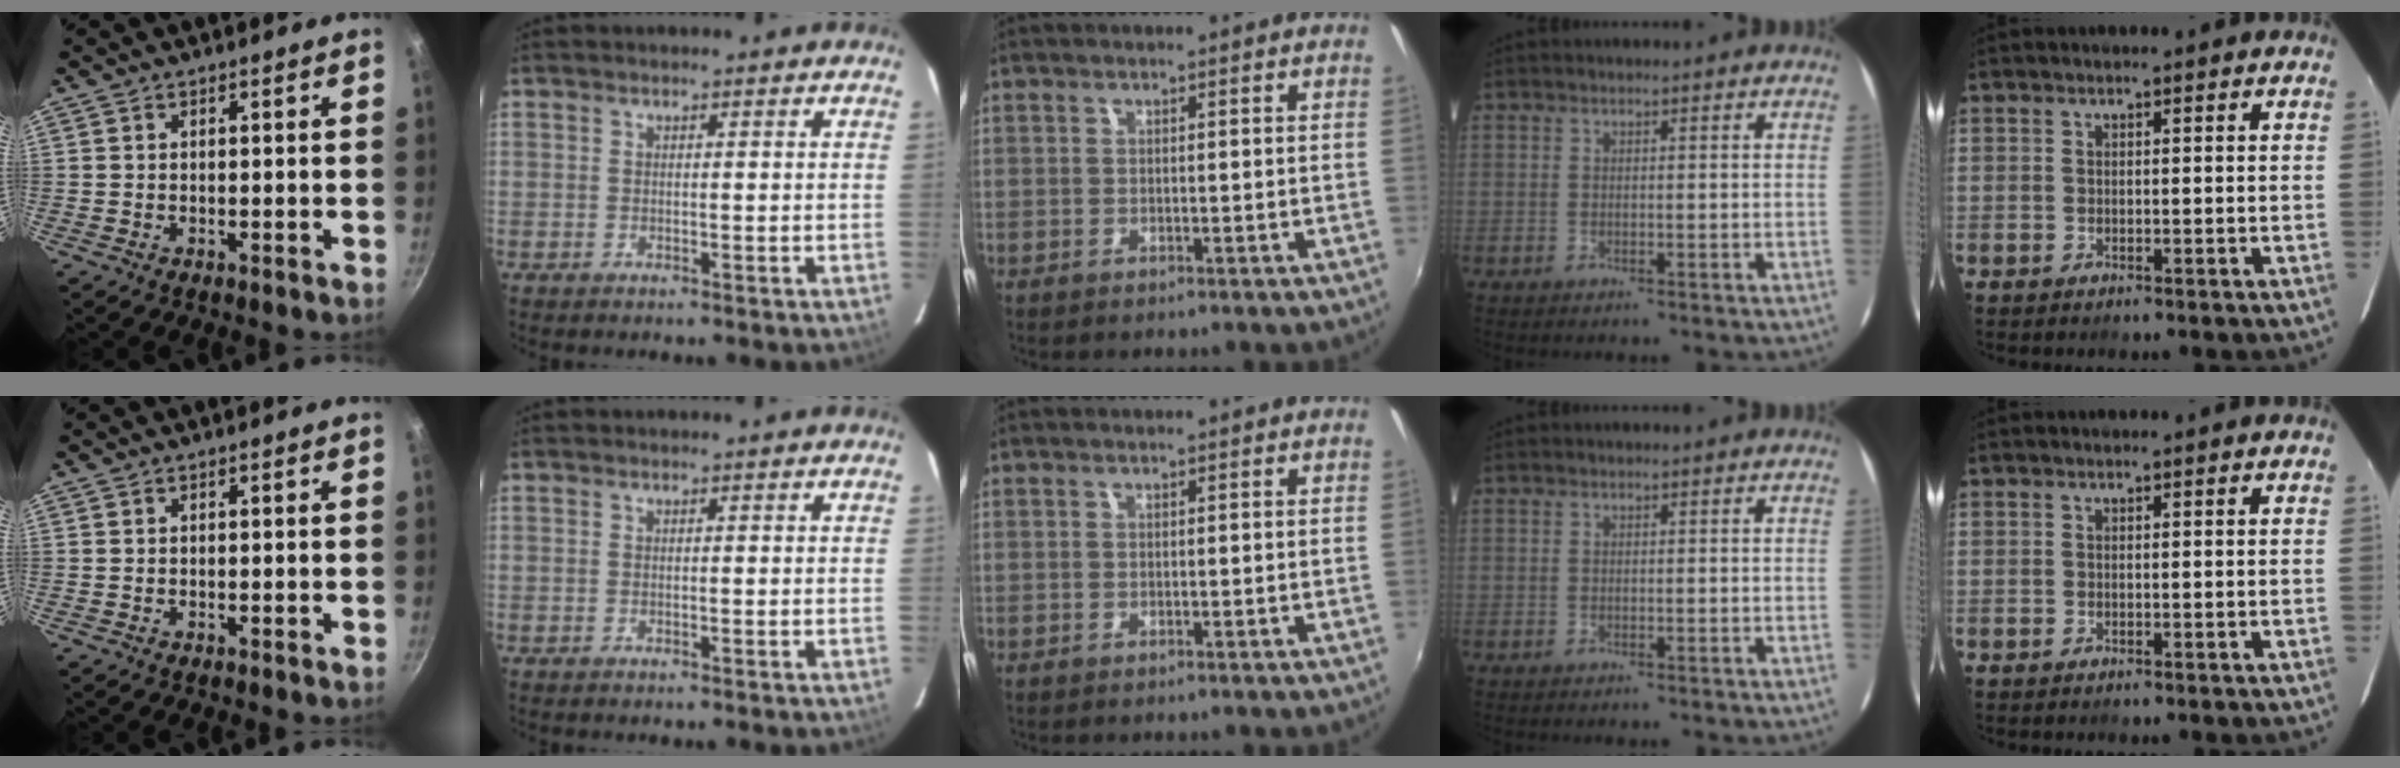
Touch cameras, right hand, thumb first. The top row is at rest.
{}